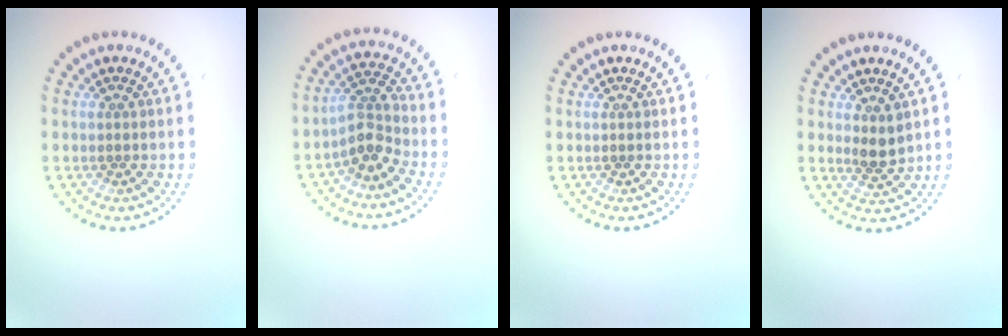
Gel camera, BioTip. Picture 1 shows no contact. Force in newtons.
{"total": 2.9, "press": 2.3, "slide": 1.8}
{"total": 0.0}
{"total": 1.8, "press": 1.4, "slide": 1.1}